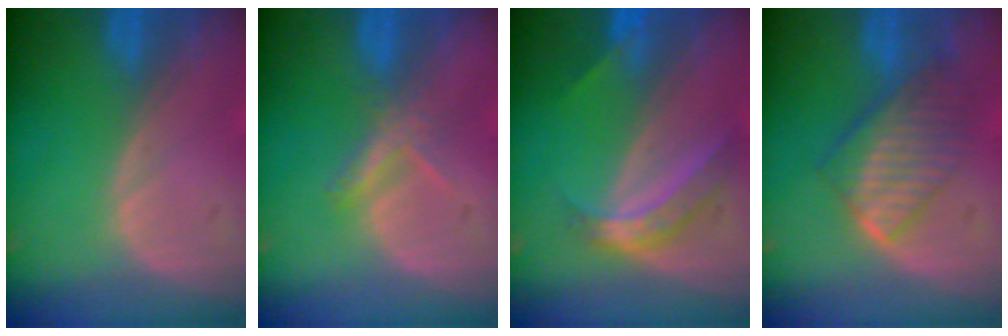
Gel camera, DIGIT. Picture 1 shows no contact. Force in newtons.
{"total": 3.1, "press": 2.9, "slide": 0.9}
{"total": 5.9, "press": 4.9, "slide": 3.3}
{"total": 6.8, "press": 6.3, "slide": 2.4}